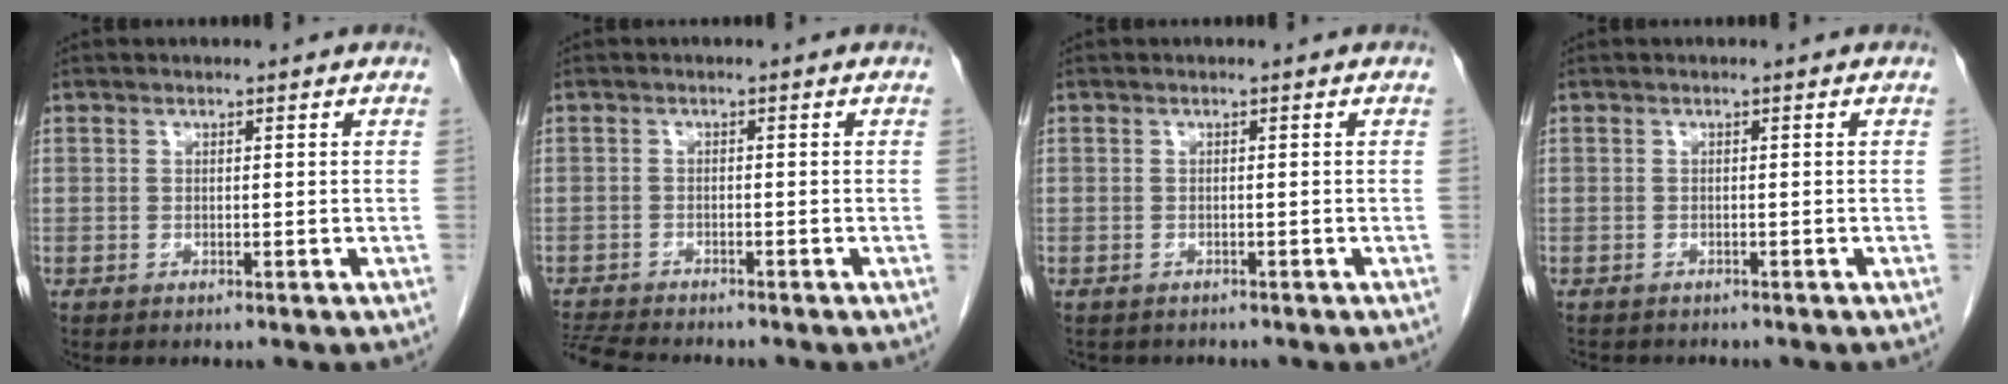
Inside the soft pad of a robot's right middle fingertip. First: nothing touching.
{"total": 6.2, "force": [-5.8, 0.3, 2.0], "torque": [-0.040, -0.018, -0.099]}
{"total": 2.8, "force": [-2.4, 1.2, 0.6], "torque": [-0.018, -0.004, -0.029]}
{"total": 3.8, "force": [-3.3, 1.4, 1.2], "torque": [-0.024, -0.007, -0.041]}